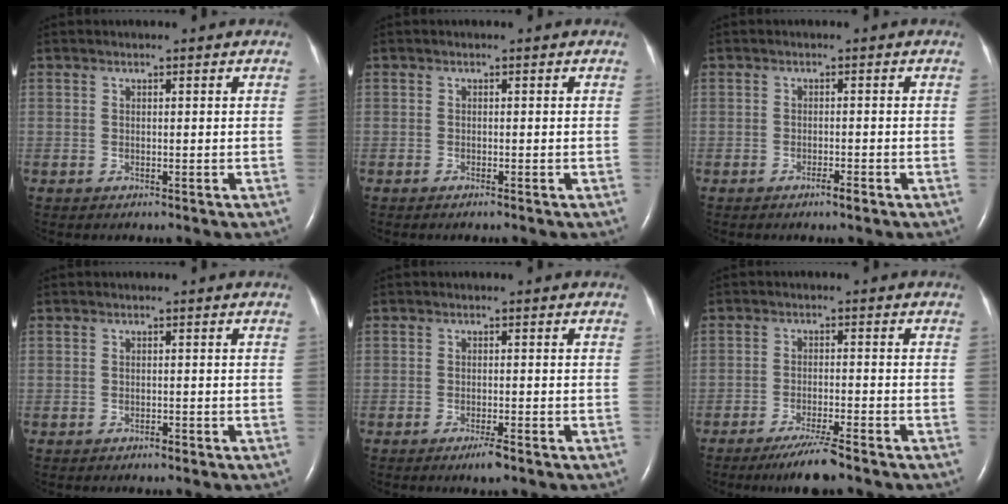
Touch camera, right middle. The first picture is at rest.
{"total": 0.6, "force": [-0.5, 0.0, 0.4], "torque": [-0.011, -0.001, -0.008]}
{"total": 1.5, "force": [-1.1, 0.1, 1.1], "torque": [-0.021, -0.001, -0.016]}
{"total": 0.7, "force": [-0.6, 0.2, 0.4], "torque": [-0.009, 0.000, -0.007]}
{"total": 2.4, "force": [-1.6, 0.1, 1.7], "torque": [-0.034, -0.004, -0.026]}
{"total": 5.7, "force": [-4.4, -0.1, 3.5], "torque": [-0.069, -0.017, -0.079]}